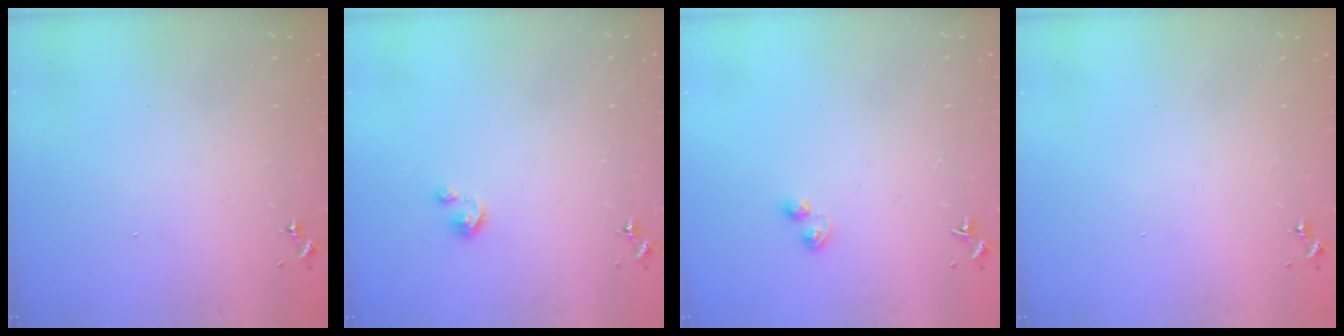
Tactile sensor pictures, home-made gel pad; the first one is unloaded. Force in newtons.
{"total": 3.0, "press": 2.9, "slide": 0.2}
{"total": 2.7, "press": 2.7, "slide": 0.4}
{"total": 0.0}